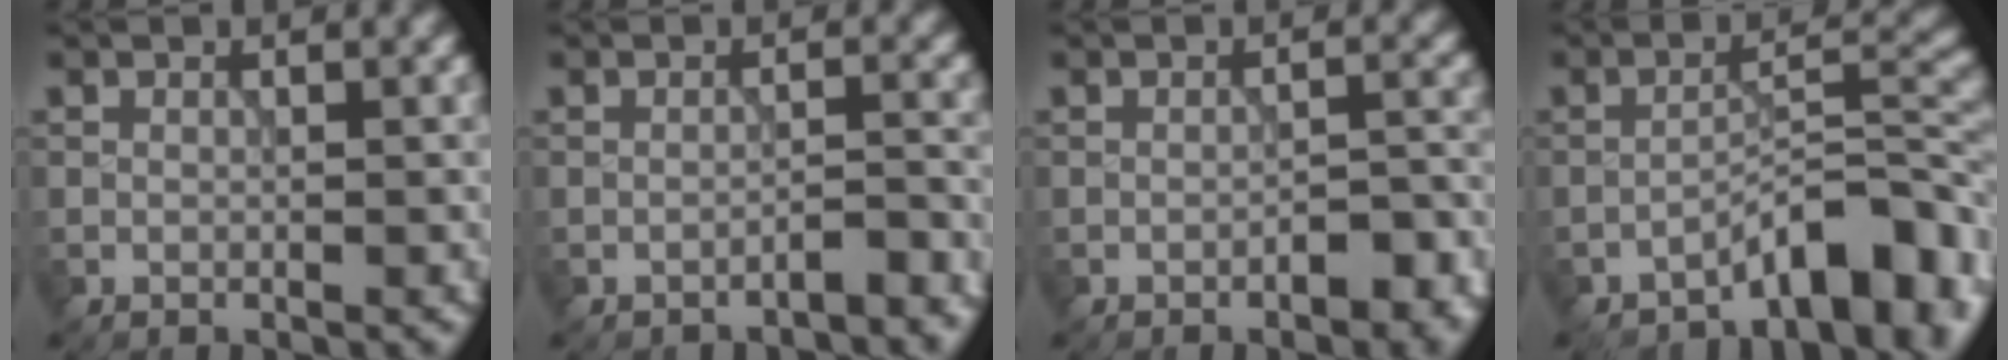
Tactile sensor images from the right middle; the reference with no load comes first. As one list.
[{"total": 2.2, "force": [-1.9, 0.5, 1.1], "torque": [-0.010, 0.006, -0.032]}, {"total": 3.2, "force": [-1.7, 1.2, 2.5], "torque": [-0.035, 0.003, -0.020]}, {"total": 6.8, "force": [-4.8, 2.0, 4.5], "torque": [-0.054, 0.014, -0.078]}]